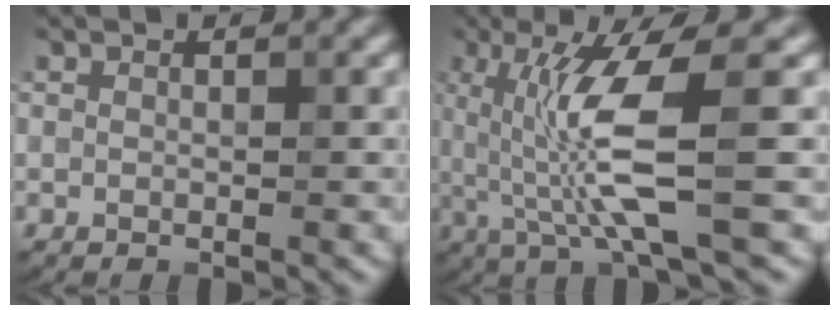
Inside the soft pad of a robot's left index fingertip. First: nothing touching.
{"total": 7.0, "force": [0.3, 0.9, 6.9], "torque": [-0.142, -0.010, 0.014]}